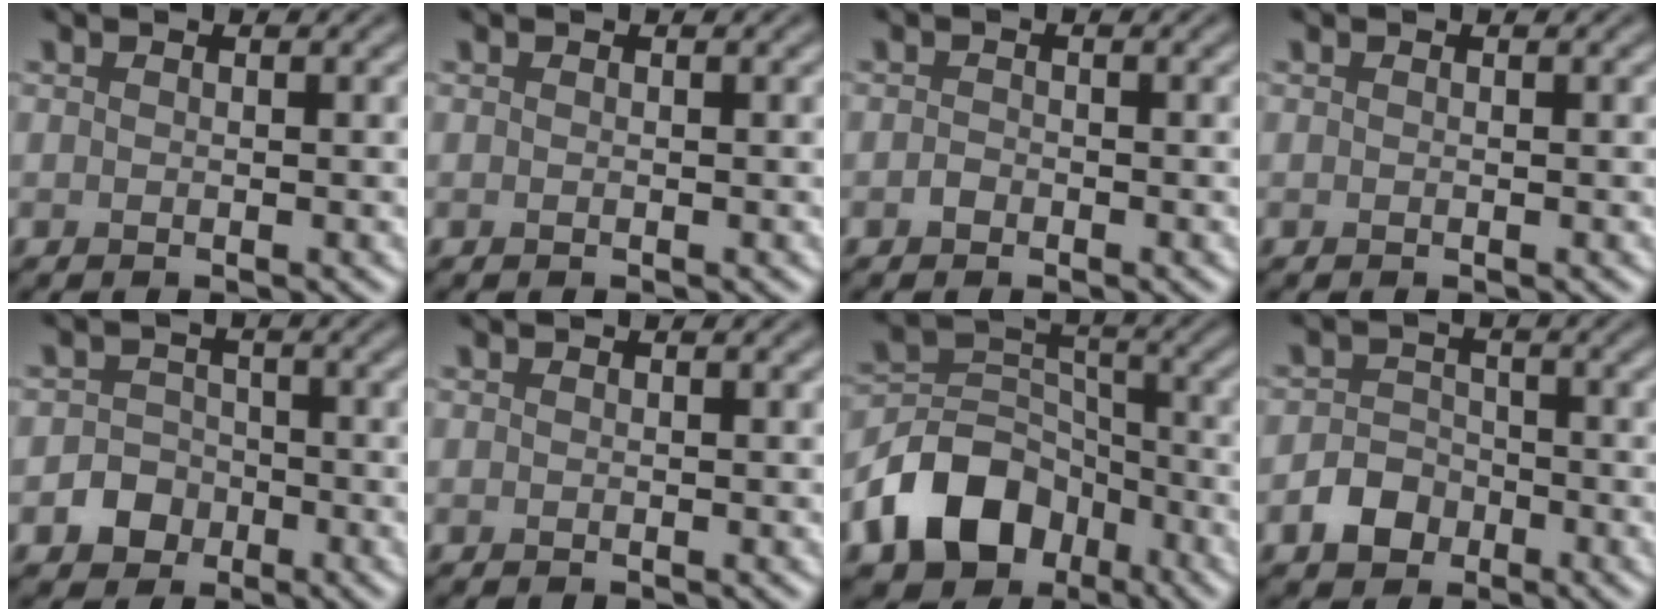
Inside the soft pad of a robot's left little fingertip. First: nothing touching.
{"total": 0.0}
{"total": 0.7, "force": [-0.4, 0.5, 0.3], "torque": [-0.006, -0.001, -0.009]}
{"total": 0.0}
{"total": 2.8, "force": [-1.1, 2.4, 0.8], "torque": [0.005, 0.005, -0.025]}
{"total": 0.0}
{"total": 8.7, "force": [-4.8, 6.1, 4.1], "torque": [-0.068, -0.002, -0.098]}
{"total": 2.9, "force": [-1.5, 2.2, 1.1], "torque": [-0.011, 0.006, -0.029]}